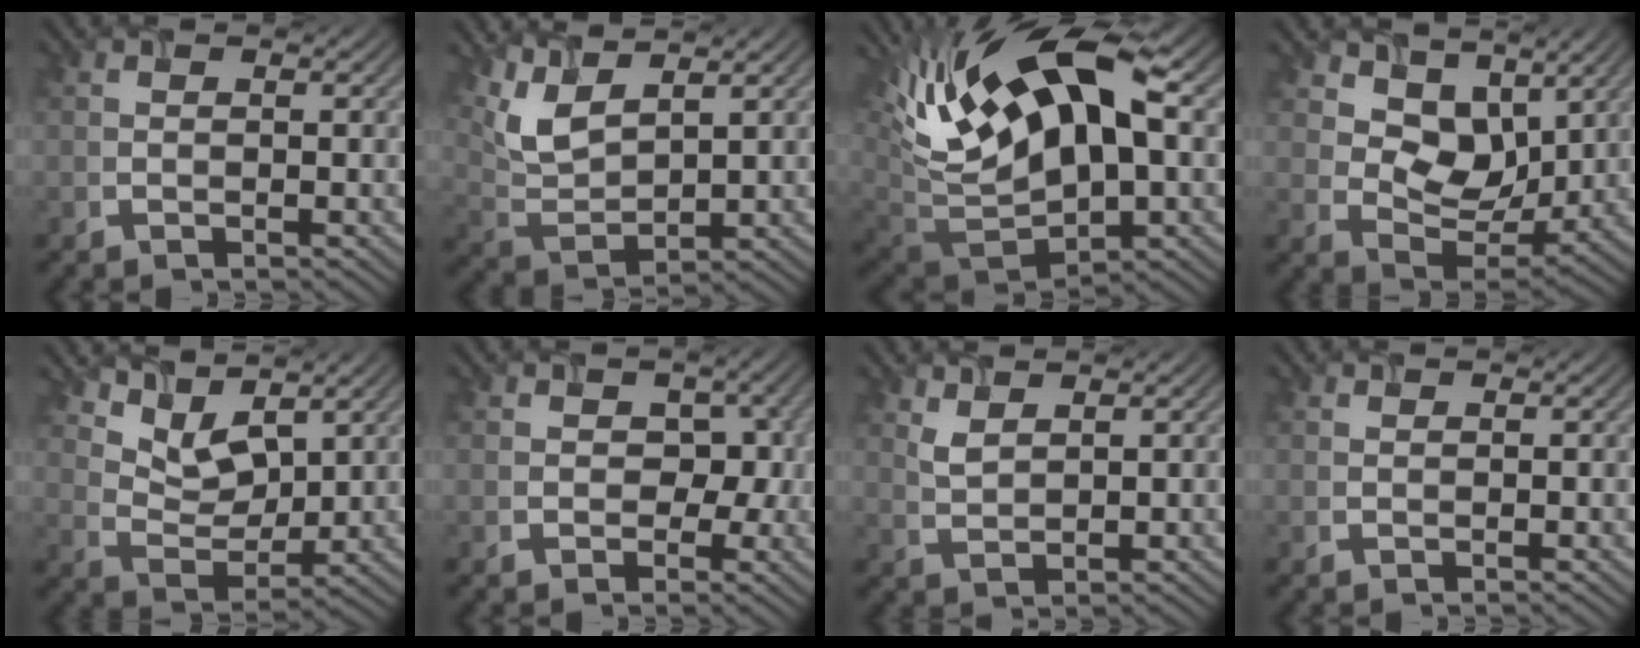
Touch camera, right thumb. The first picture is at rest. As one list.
[{"total": 6.8, "force": [4.3, 2.5, 4.6], "torque": [-0.115, -0.003, 0.095]}, {"total": 18.9, "force": [6.2, 8.4, 15.7], "torque": [-0.328, 0.024, 0.109]}, {"total": 8.2, "force": [4.3, 5.5, 4.4], "torque": [-0.092, -0.016, 0.076]}, {"total": 7.6, "force": [5.8, 3.2, 3.9], "torque": [-0.089, -0.004, 0.106]}, {"total": 3.5, "force": [0.2, 2.8, 2.2], "torque": [-0.032, -0.009, -0.001]}, {"total": 2.3, "force": [1.8, 0.7, 1.3], "torque": [-0.038, -0.002, 0.044]}, {"total": 0.0}]